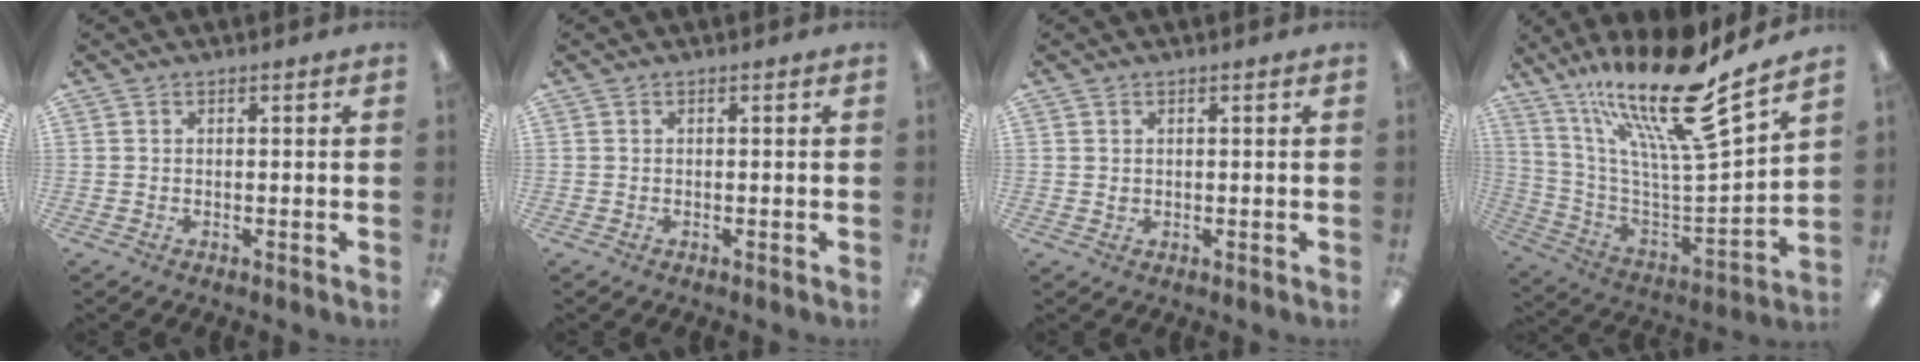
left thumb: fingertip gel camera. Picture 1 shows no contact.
{"total": 0.0}
{"total": 0.7, "force": [0.4, 0.6, 0.1], "torque": [-0.004, 0.002, 0.007]}
{"total": 21.6, "force": [15.4, 3.7, 14.7], "torque": [-0.243, -0.109, 0.248]}